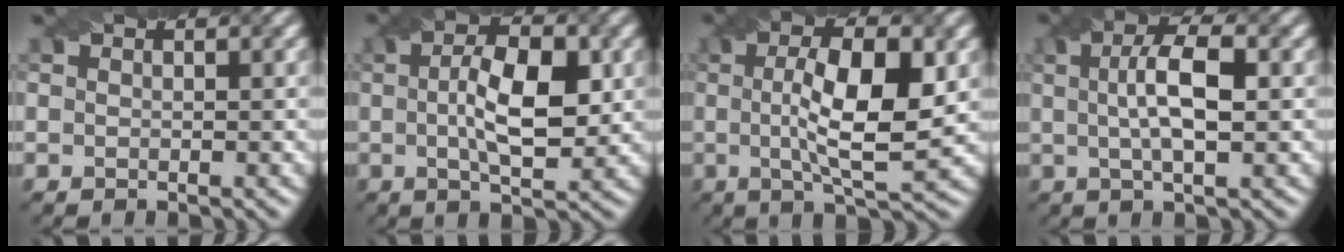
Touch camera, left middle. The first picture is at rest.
{"total": 6.7, "force": [0.6, 2.4, 6.2], "torque": [-0.103, 0.005, 0.007]}
{"total": 8.3, "force": [0.6, 2.2, 8.0], "torque": [-0.127, 0.005, 0.010]}
{"total": 5.2, "force": [0.6, 1.4, 5.0], "torque": [-0.083, 0.010, 0.010]}